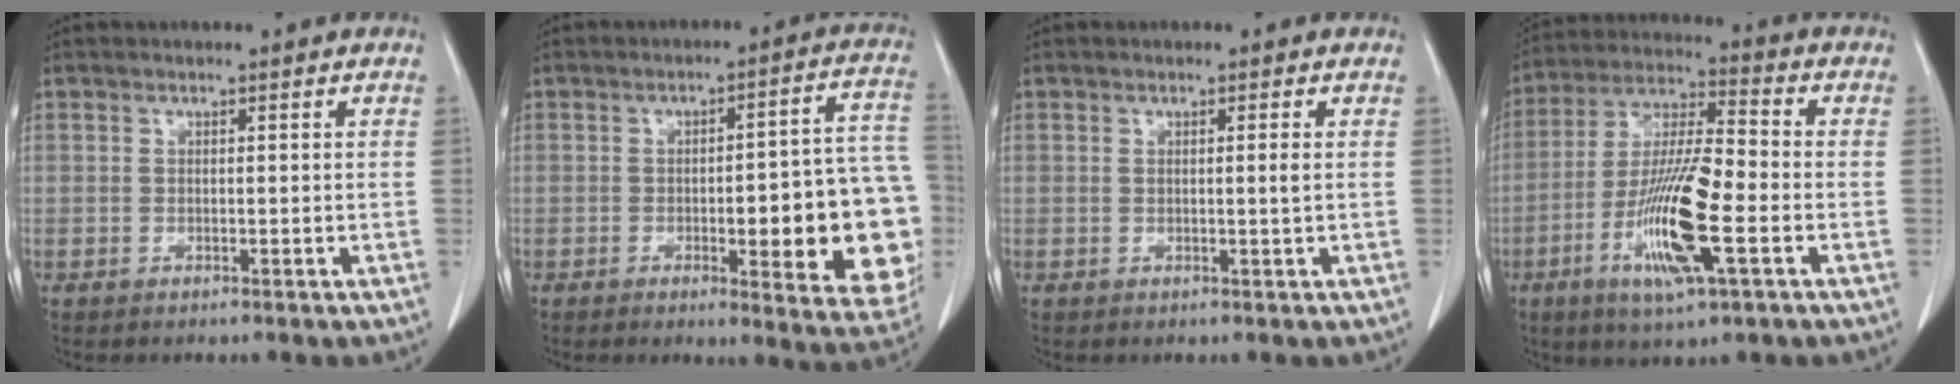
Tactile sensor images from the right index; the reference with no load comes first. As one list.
[{"total": 18.8, "force": [-3.3, 4.0, 18.1], "torque": [-0.140, 0.026, -0.025]}, {"total": 1.1, "force": [0.1, -0.3, 1.1], "torque": [-0.018, -0.002, 0.001]}, {"total": 15.0, "force": [-4.8, 1.9, 14.1], "torque": [-0.278, -0.012, -0.089]}]